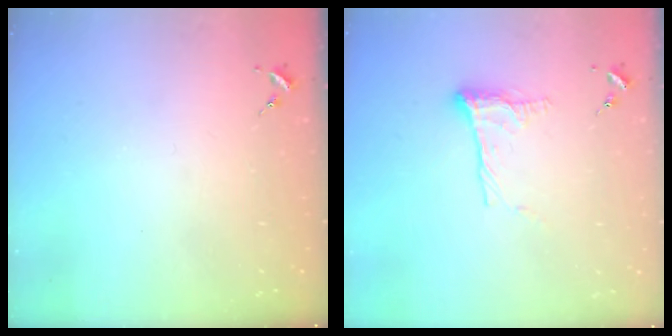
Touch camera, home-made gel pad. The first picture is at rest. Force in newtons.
{"total": 9.4, "press": 9.4, "slide": 0.7}